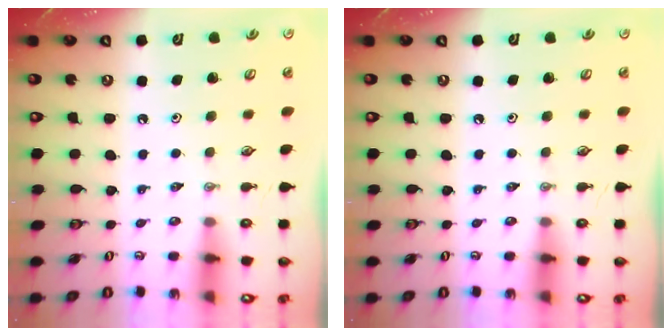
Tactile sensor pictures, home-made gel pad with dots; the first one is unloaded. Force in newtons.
{"total": 0.0}